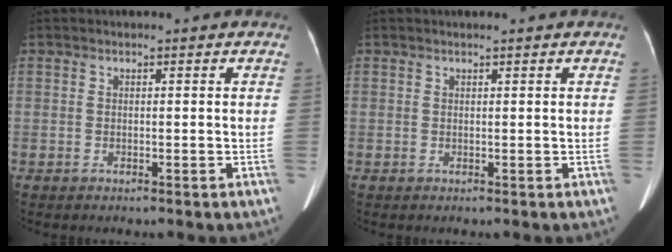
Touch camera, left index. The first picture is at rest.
{"total": 0.5, "force": [0.4, -0.1, 0.3], "torque": [-0.008, 0.004, 0.011]}